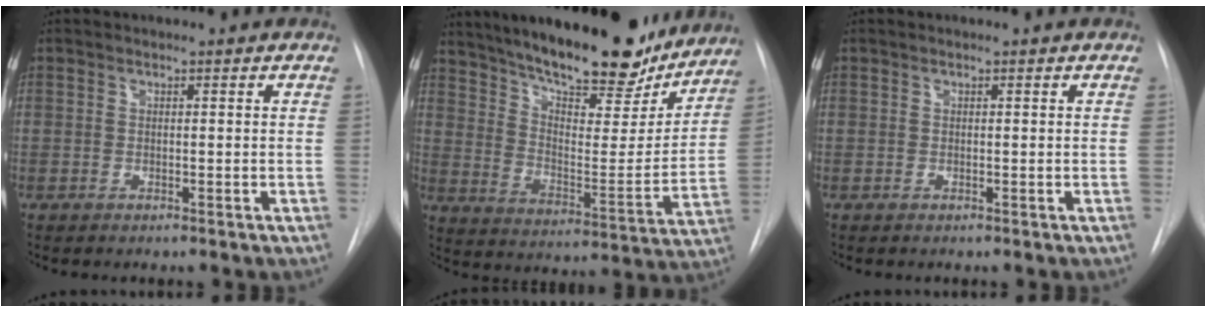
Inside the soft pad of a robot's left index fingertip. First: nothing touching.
{"total": 23.7, "force": [19.6, 6.1, 11.8], "torque": [-0.188, -0.016, 0.276]}
{"total": 0.0}